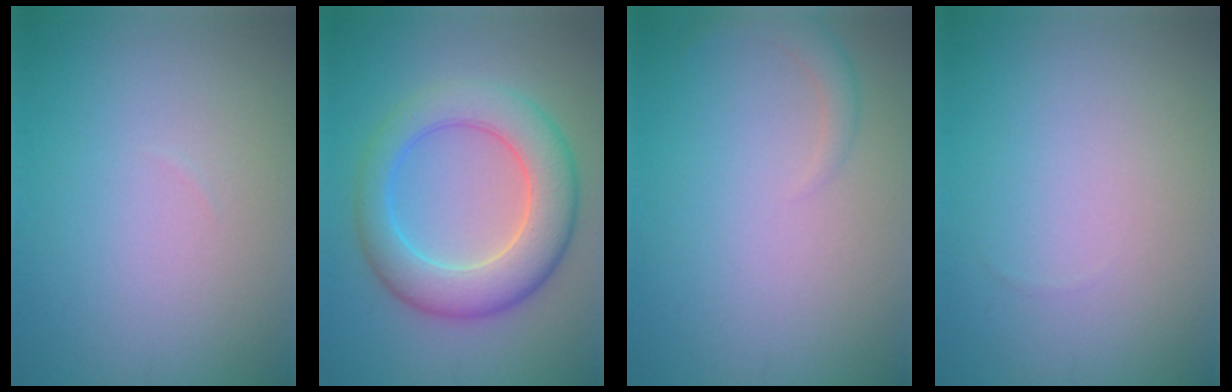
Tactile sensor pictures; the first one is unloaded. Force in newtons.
{"total": 7.7, "press": 7.7, "slide": 0.3}
{"total": 1.5, "press": 1.5, "slide": 0.1}
{"total": 0.0}